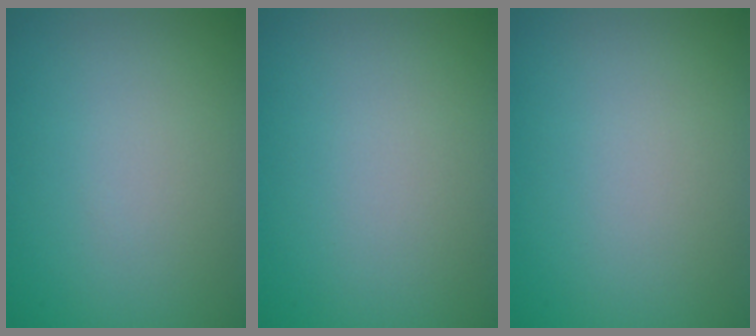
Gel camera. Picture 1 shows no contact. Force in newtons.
{"total": 0.0}
{"total": 0.0}